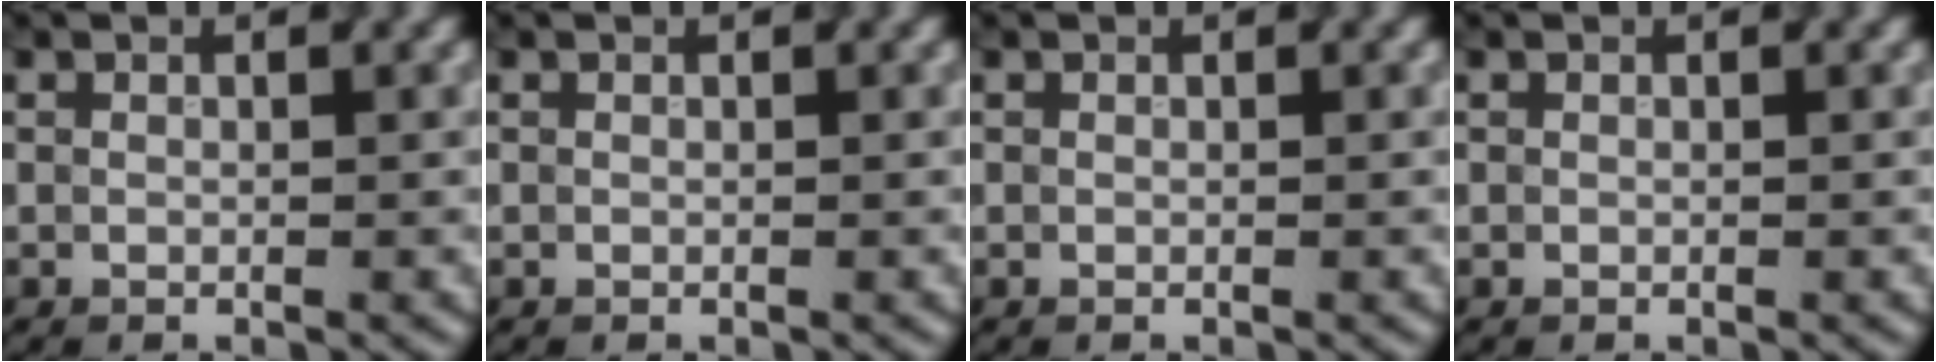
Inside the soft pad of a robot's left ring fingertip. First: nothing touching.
{"total": 0.0}
{"total": 0.0}
{"total": 0.0}